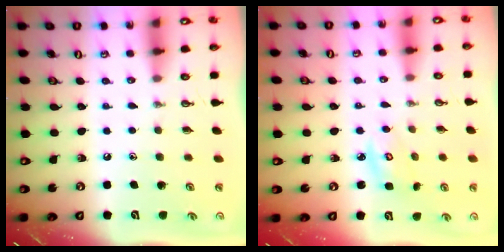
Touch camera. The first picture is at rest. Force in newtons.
{"total": 3.6, "press": 3.6, "slide": 0.2}